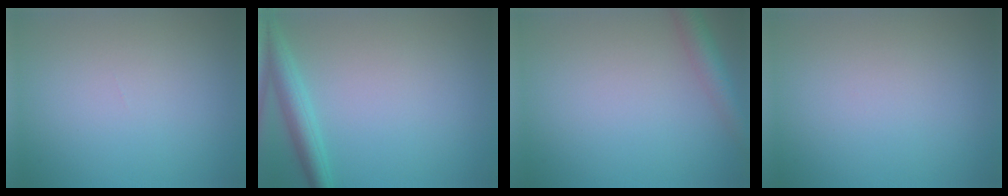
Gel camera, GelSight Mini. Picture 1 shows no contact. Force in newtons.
{"total": 3.3, "press": 3.3, "slide": 0.1}
{"total": 3.0, "press": 3.0, "slide": 0.1}
{"total": 0.0}